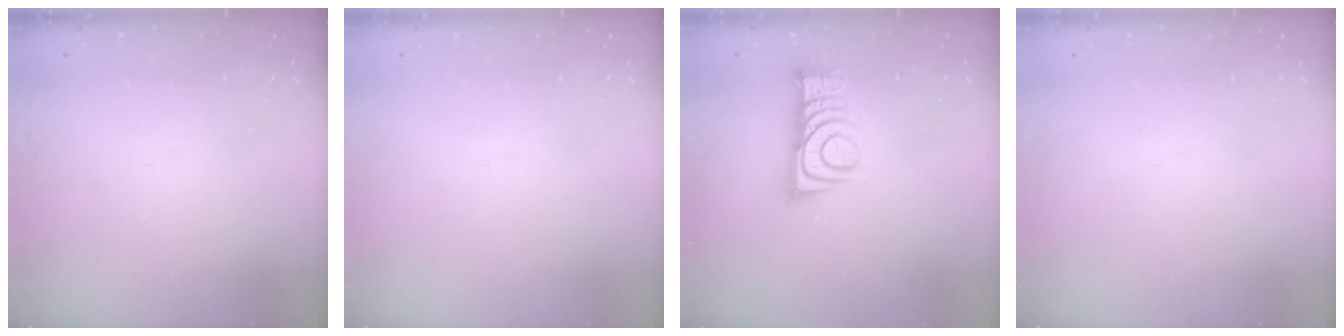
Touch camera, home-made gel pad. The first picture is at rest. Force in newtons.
{"total": 1.6, "press": 1.6, "slide": 0.1}
{"total": 9.6, "press": 9.6, "slide": 0.1}
{"total": 1.8, "press": 1.7, "slide": 0.1}